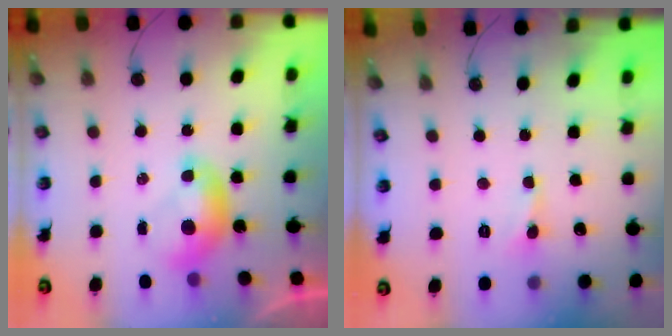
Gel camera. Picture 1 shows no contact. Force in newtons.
{"total": 0.0}